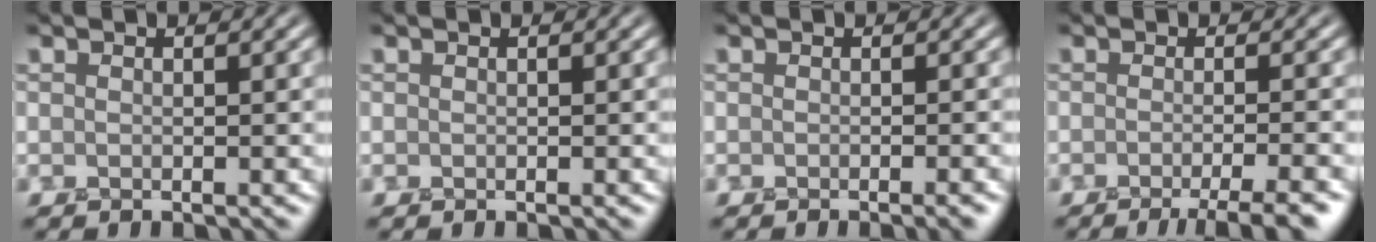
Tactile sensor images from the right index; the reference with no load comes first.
{"total": 0.0}
{"total": 1.5, "force": [-0.7, 0.3, 1.3], "torque": [-0.006, -0.002, -0.011]}
{"total": 4.7, "force": [-2.7, 1.0, 3.7], "torque": [-0.036, -0.001, -0.042]}